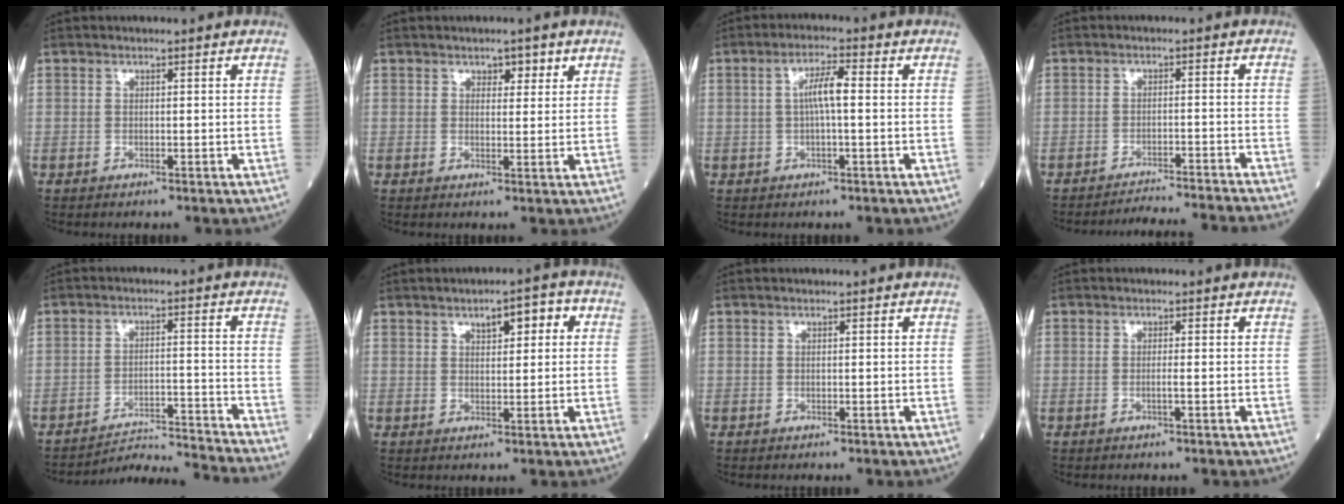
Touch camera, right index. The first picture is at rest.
{"total": 2.4, "force": [1.5, 1.3, 1.4], "torque": [-0.013, 0.001, 0.022]}
{"total": 4.2, "force": [0.2, 0.5, 4.2], "torque": [-0.079, 0.011, 0.003]}
{"total": 10.6, "force": [-10.2, -2.0, 2.3], "torque": [-0.008, -0.017, -0.141]}
{"total": 10.1, "force": [-9.5, -3.6, -0.2], "torque": [0.003, 0.001, -0.155]}
{"total": 4.7, "force": [1.9, 1.8, 4.0], "torque": [-0.055, 0.017, 0.027]}
{"total": 0.0}
{"total": 1.0, "force": [-0.3, -0.2, 0.9], "torque": [-0.018, 0.000, -0.008]}